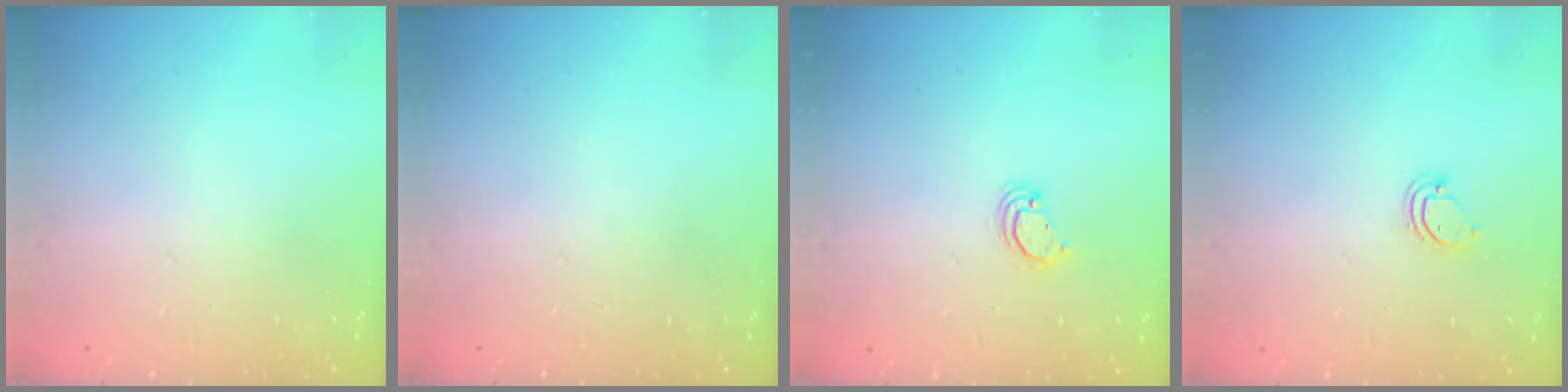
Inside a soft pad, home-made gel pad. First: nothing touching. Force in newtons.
{"total": 0.0}
{"total": 3.2, "press": 3.1, "slide": 0.3}
{"total": 3.6, "press": 3.6, "slide": 0.5}